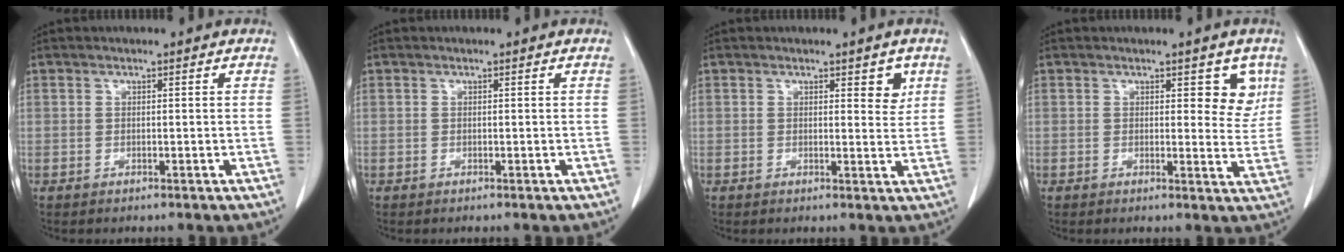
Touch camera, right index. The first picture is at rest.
{"total": 0.0}
{"total": 2.8, "force": [1.5, 1.1, 2.1], "torque": [-0.021, -0.008, 0.018]}
{"total": 4.7, "force": [2.2, 2.4, 3.3], "torque": [-0.018, -0.006, 0.021]}